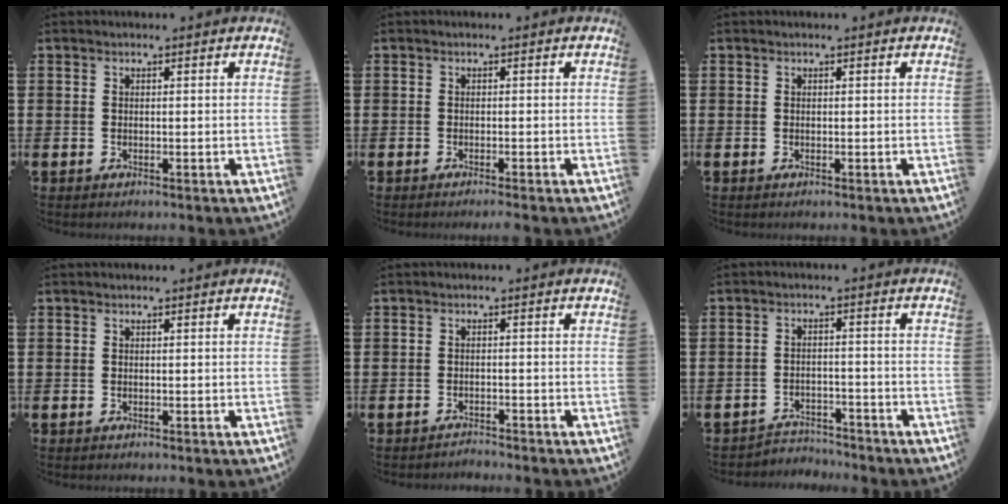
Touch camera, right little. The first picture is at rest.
{"total": 0.6, "force": [-0.5, -0.1, 0.3], "torque": [-0.005, -0.003, -0.009]}
{"total": 0.0}
{"total": 0.0}
{"total": 1.4, "force": [-1.4, -0.1, -0.2], "torque": [0.000, 0.005, -0.030]}
{"total": 2.9, "force": [-2.9, 0.5, -0.1], "torque": [-0.006, 0.002, -0.063]}